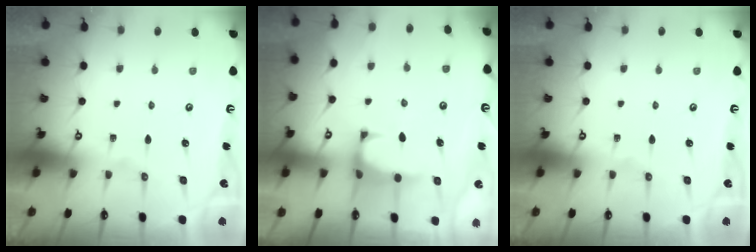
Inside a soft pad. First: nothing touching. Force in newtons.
{"total": 1.6, "press": 1.5, "slide": 0.6}
{"total": 0.0}